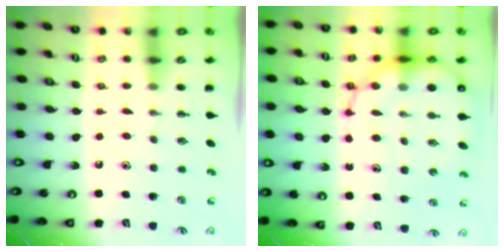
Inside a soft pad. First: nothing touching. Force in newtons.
{"total": 17.9, "press": 17.4, "slide": 4.4}